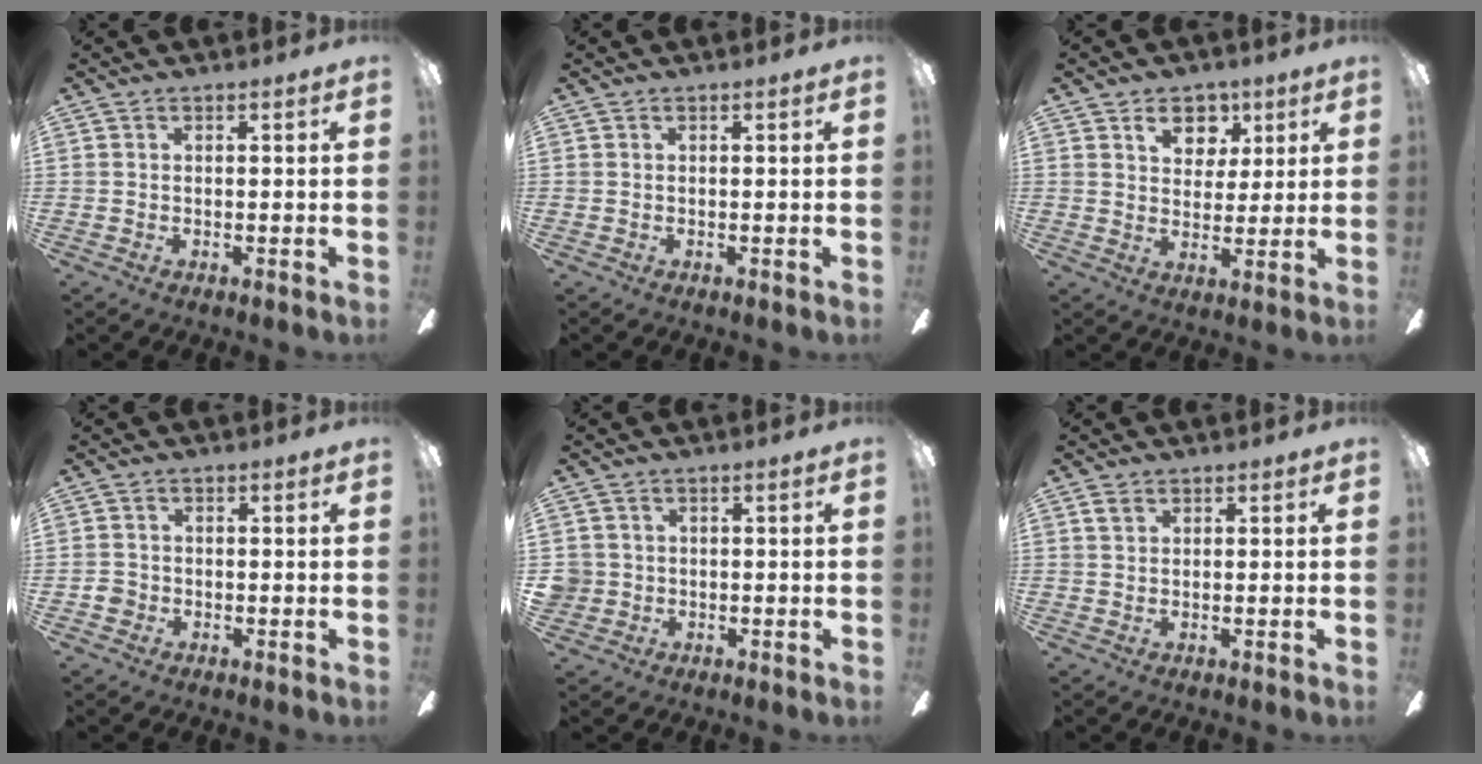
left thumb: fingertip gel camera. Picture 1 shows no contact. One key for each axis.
{"total": 0.0}
{"total": 8.3, "fx": 4.4, "fy": 5.9, "fz": 3.7, "tx": -0.038, "ty": -0.012, "tz": 0.075}
{"total": 2.3, "fx": -1.0, "fy": 2.0, "fz": 0.5, "tx": -0.007, "ty": 0.004, "tz": -0.018}
{"total": 3.0, "fx": -0.1, "fy": 3.0, "fz": 0.2, "tx": -0.011, "ty": 0.007, "tz": -0.001}
{"total": 1.7, "fx": 1.2, "fy": 1.0, "fz": 0.6, "tx": -0.006, "ty": -0.004, "tz": 0.021}